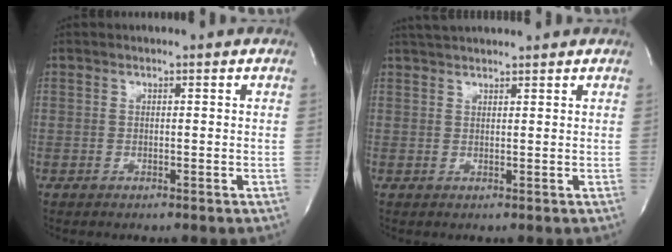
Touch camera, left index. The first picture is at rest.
{"total": 4.7, "force": [4.4, 0.2, 1.7], "torque": [-0.029, 0.032, 0.074]}